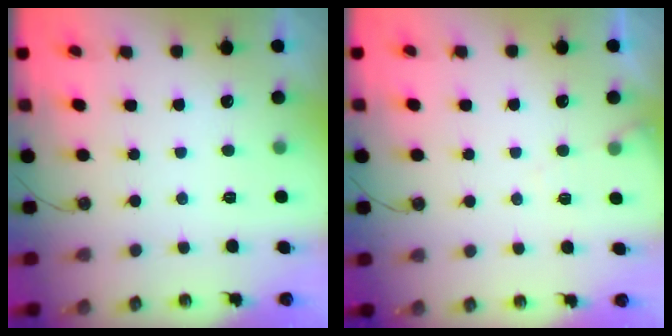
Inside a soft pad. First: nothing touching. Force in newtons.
{"total": 4.1, "press": 4.1, "slide": 0.6}